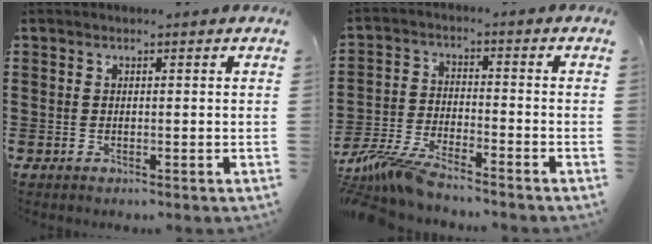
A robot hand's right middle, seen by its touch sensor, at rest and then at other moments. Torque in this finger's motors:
{"motor_torque": [2.14, 0.00, 0.69, 0.21]}